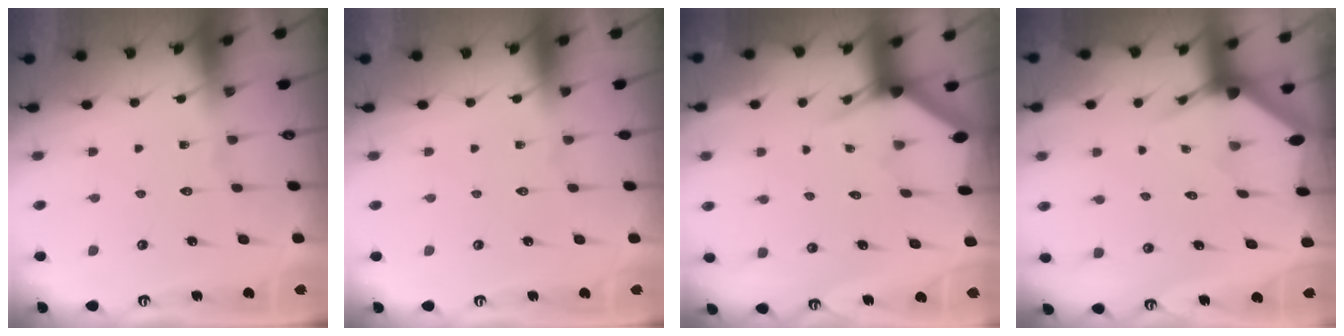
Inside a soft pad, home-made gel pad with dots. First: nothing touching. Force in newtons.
{"total": 0.0}
{"total": 3.0, "press": 3.0, "slide": 0.0}
{"total": 2.9, "press": 2.9, "slide": 0.2}